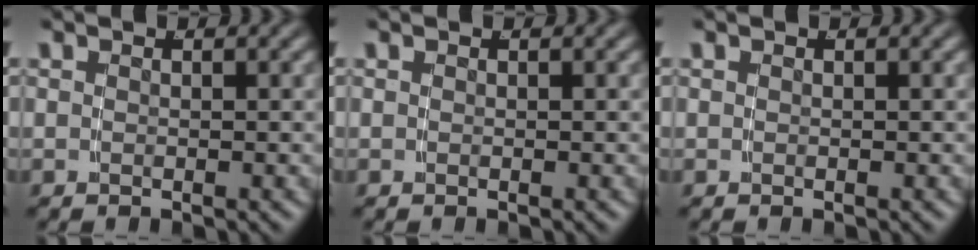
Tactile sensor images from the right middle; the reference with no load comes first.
{"total": 0.0}
{"total": 0.0}